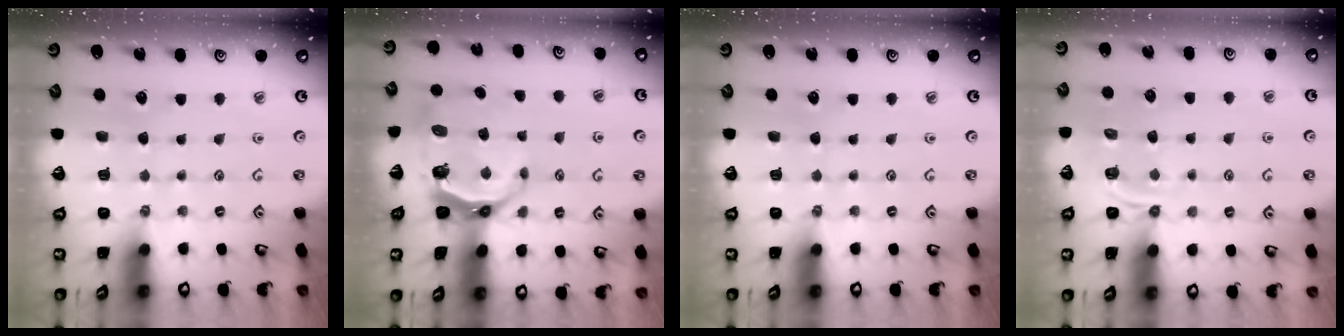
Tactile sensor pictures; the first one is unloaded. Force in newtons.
{"total": 8.8, "press": 7.8, "slide": 3.9}
{"total": 0.0}
{"total": 2.8, "press": 2.1, "slide": 1.8}